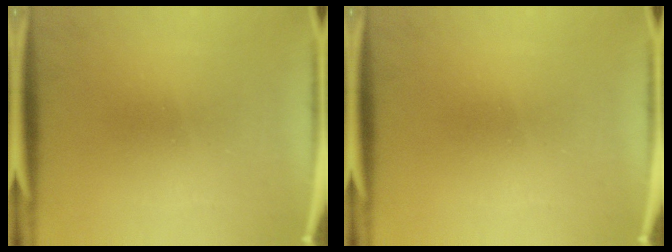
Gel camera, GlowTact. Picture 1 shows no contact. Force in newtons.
{"total": 0.0}